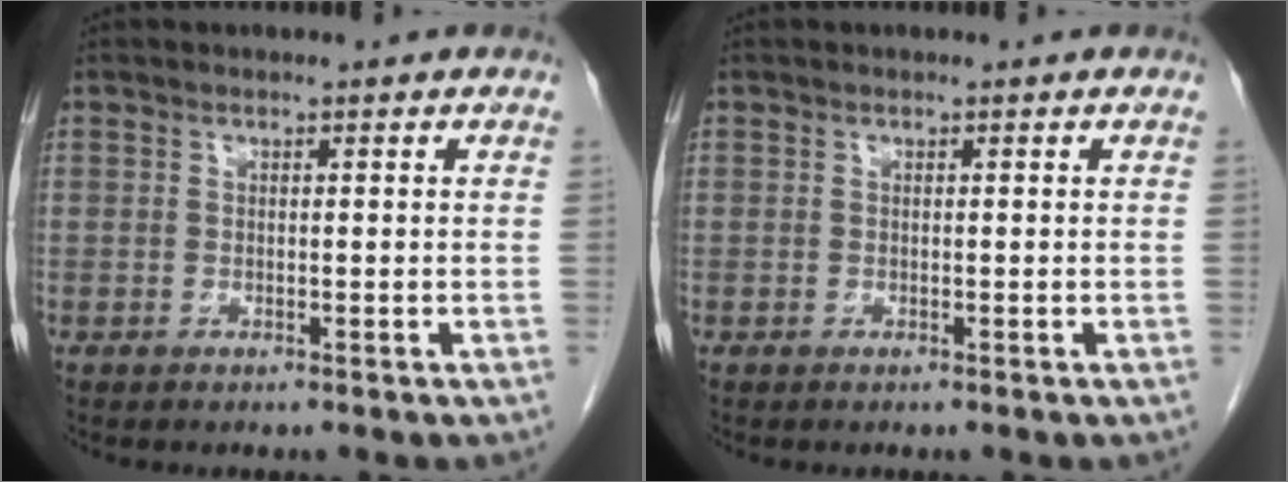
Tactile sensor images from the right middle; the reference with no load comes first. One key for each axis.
{"total": 0.0}